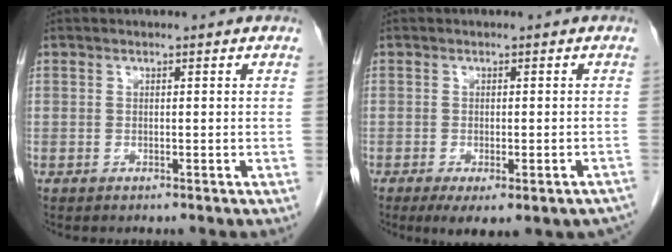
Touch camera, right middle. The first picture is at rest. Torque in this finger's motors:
{"motor_torque": [0.99, -0.96, 0.13, 0.07]}